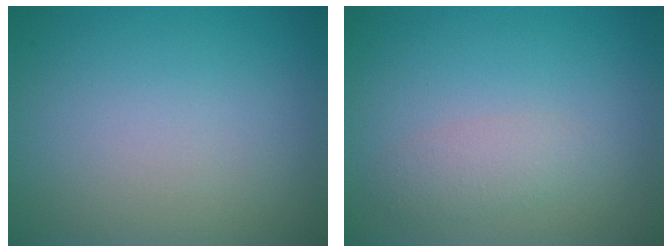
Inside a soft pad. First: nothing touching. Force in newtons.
{"total": 1.8, "press": 1.8, "slide": 0.1}